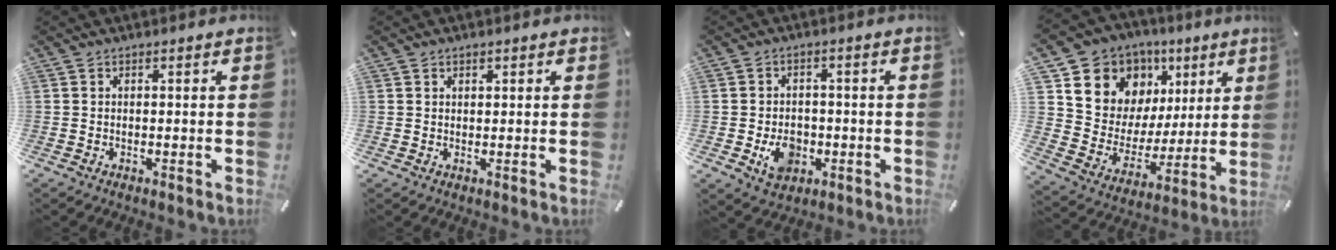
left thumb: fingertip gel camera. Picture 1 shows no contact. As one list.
[{"total": 1.0, "force": [0.6, 0.7, 0.2], "torque": [0.005, -0.001, 0.009]}, {"total": 7.3, "force": [-2.0, 5.7, 4.0], "torque": [-0.055, 0.003, -0.033]}, {"total": 12.9, "force": [6.9, 10.7, 1.8], "torque": [-0.041, -0.065, 0.138]}]